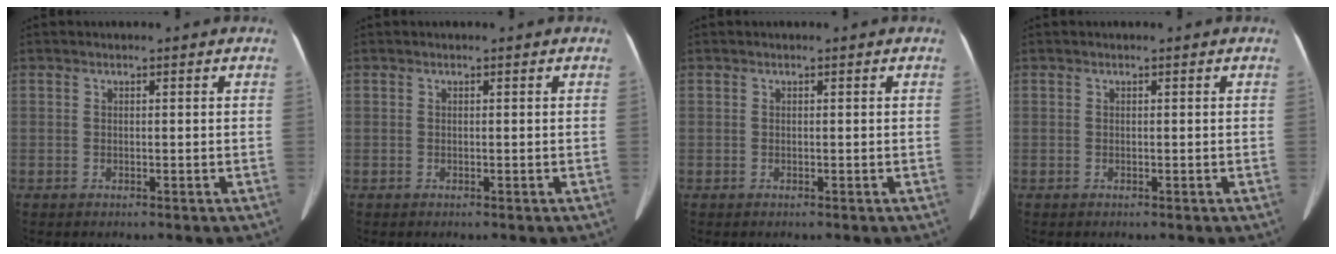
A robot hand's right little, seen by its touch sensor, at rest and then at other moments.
{"total": 0.0}
{"total": 0.0}
{"total": 0.0}